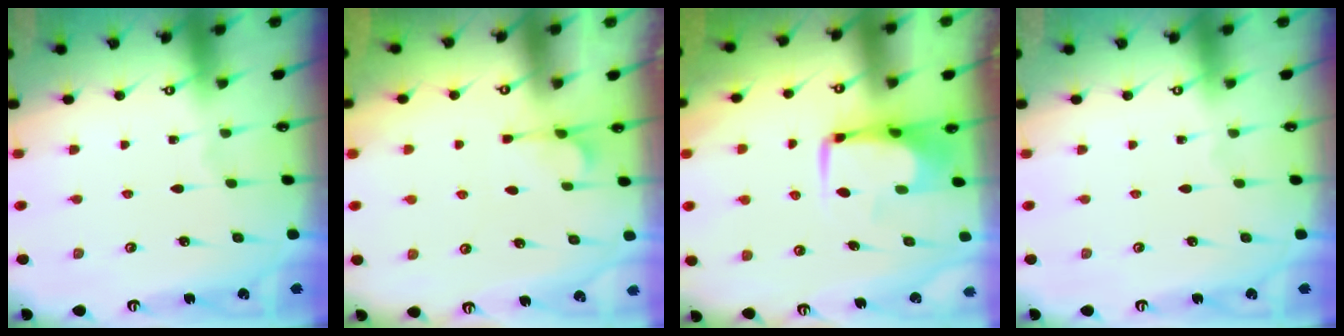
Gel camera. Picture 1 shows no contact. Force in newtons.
{"total": 3.1, "press": 2.8, "slide": 1.3}
{"total": 0.9, "press": 0.7, "slide": 0.4}
{"total": 0.0}